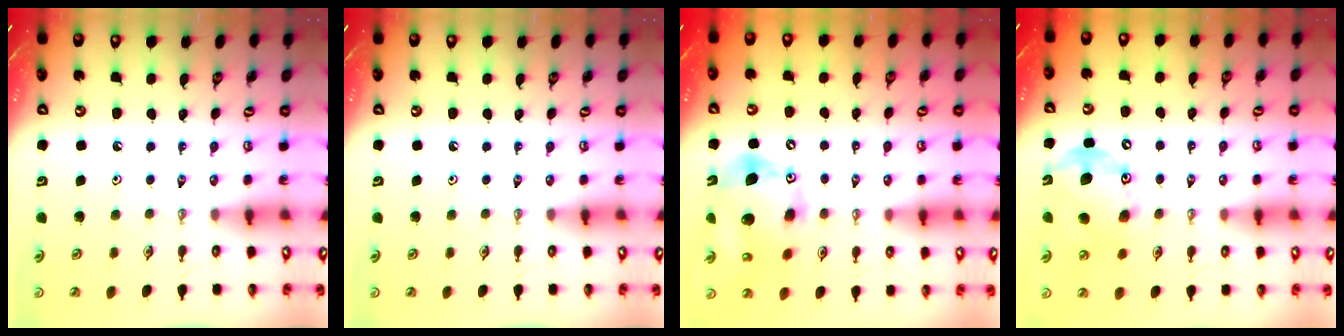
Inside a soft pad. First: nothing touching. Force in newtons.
{"total": 0.0}
{"total": 17.1, "press": 16.9, "slide": 2.8}
{"total": 15.6, "press": 15.6, "slide": 0.3}